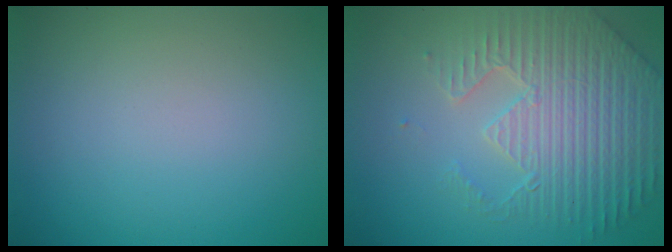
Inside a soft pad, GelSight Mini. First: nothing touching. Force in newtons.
{"total": 6.5, "press": 5.3, "slide": 3.8}